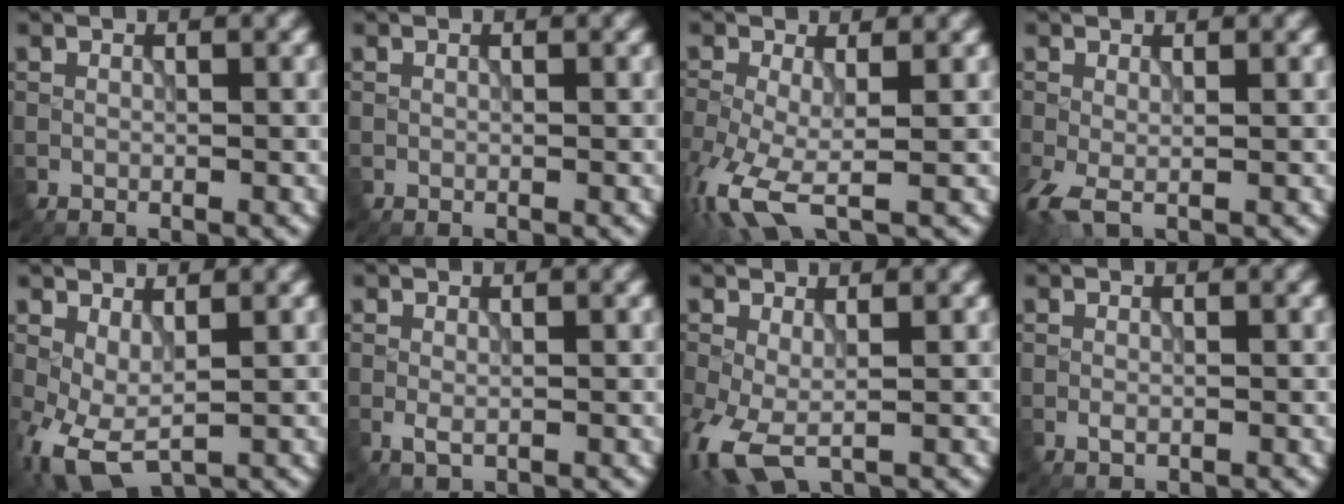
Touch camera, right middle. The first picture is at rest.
{"total": 0.0}
{"total": 6.8, "force": [-2.7, 2.7, 5.6], "torque": [-0.134, -0.018, -0.057]}
{"total": 2.6, "force": [-0.7, 1.1, 2.3], "torque": [-0.063, -0.008, -0.015]}
{"total": 5.3, "force": [-1.1, 2.7, 4.4], "torque": [-0.110, -0.007, -0.018]}
{"total": 1.1, "force": [-0.3, 0.5, 0.9], "torque": [-0.019, -0.005, -0.004]}
{"total": 5.5, "force": [-1.8, 2.7, 4.4], "torque": [-0.116, -0.015, -0.034]}
{"total": 0.7, "force": [-0.3, 0.4, 0.5], "torque": [-0.009, -0.002, -0.006]}